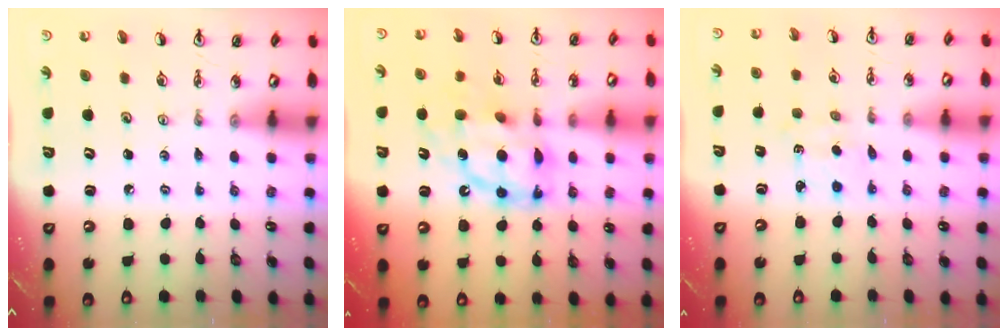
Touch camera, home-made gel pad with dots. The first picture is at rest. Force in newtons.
{"total": 13.1, "press": 13.0, "slide": 1.1}
{"total": 1.7, "press": 1.7, "slide": 0.3}